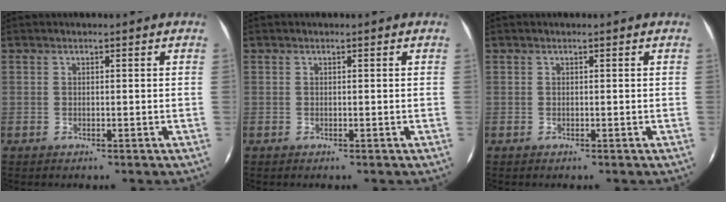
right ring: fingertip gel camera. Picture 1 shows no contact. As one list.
[{"total": 0.0}, {"total": 0.0}]